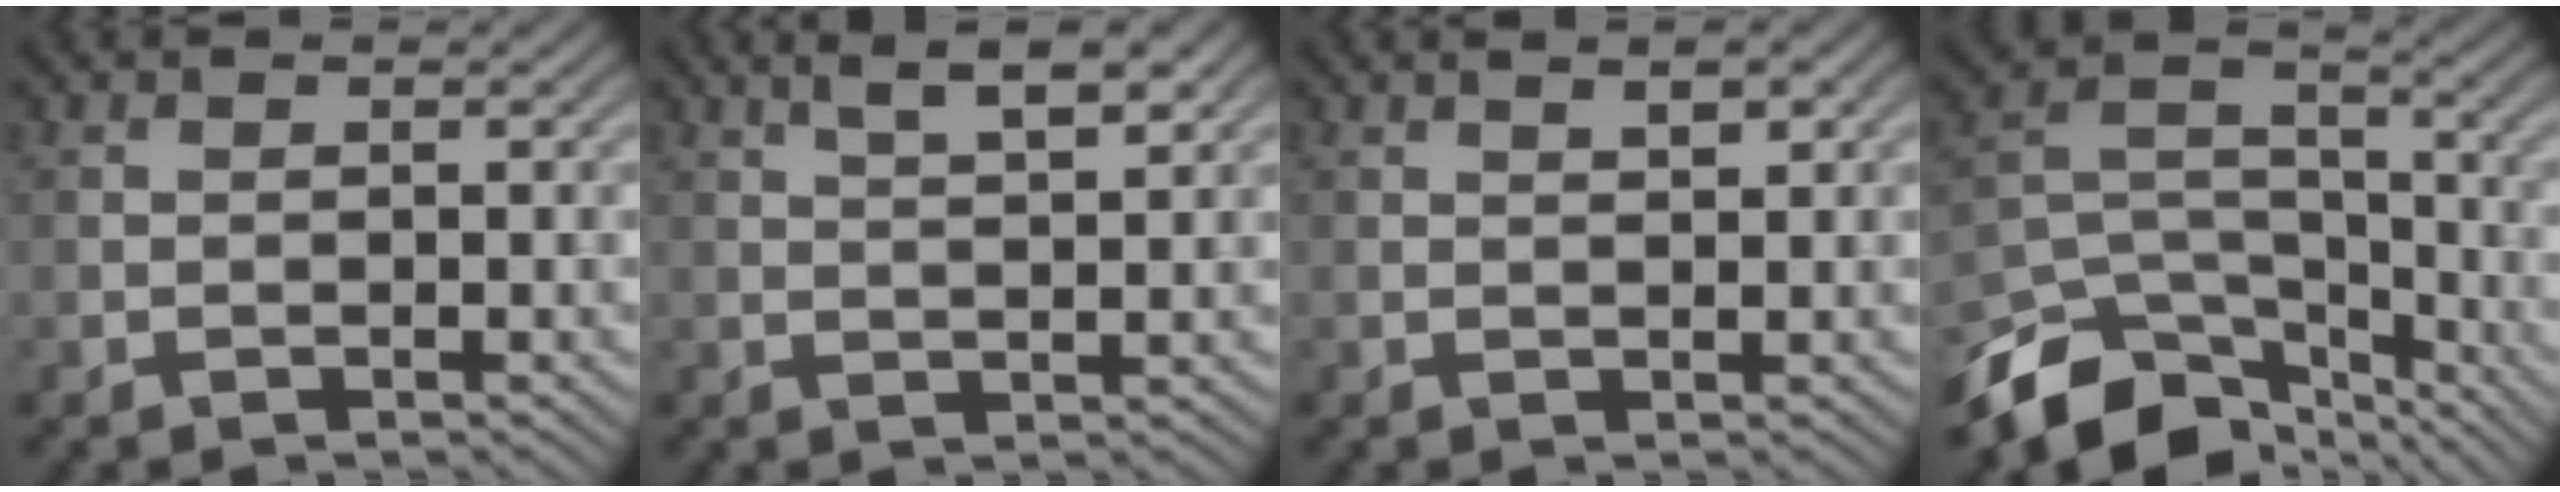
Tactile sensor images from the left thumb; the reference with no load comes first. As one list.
[{"total": 5.1, "force": [3.0, 1.1, 3.9], "torque": [-0.062, 0.009, 0.051]}, {"total": 2.3, "force": [1.3, 0.4, 1.8], "torque": [-0.023, -0.006, 0.019]}, {"total": 12.7, "force": [-9.3, 6.1, 6.1], "torque": [-0.138, -0.019, -0.168]}]